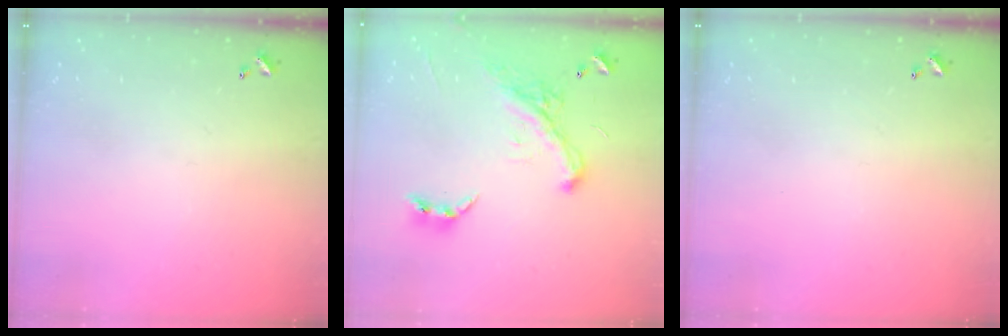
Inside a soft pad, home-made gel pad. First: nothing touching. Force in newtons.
{"total": 2.2, "press": 2.2, "slide": 0.1}
{"total": 0.0}